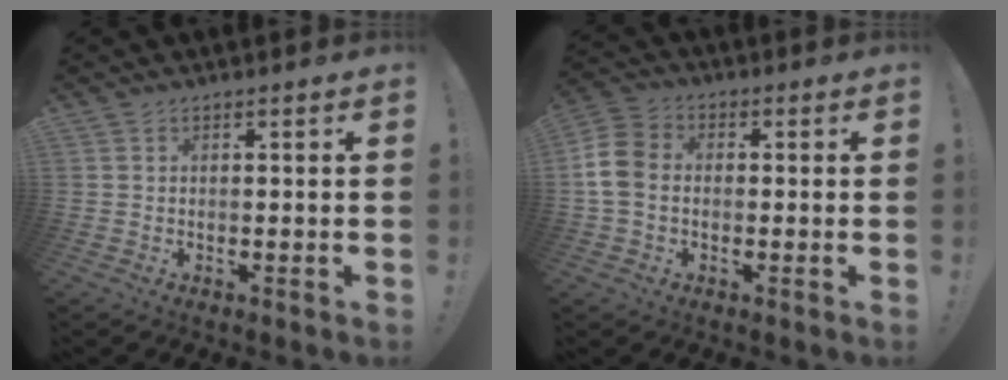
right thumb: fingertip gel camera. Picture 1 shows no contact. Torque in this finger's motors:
{"motor_torque": [0.04, 0.50, 0.33, 0.31, 0.32]}